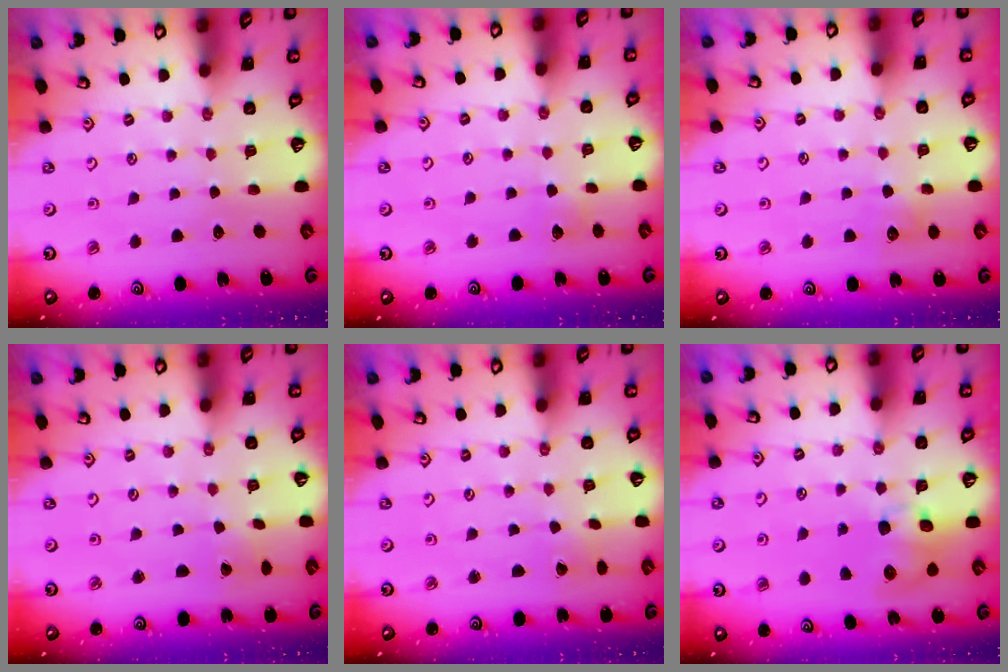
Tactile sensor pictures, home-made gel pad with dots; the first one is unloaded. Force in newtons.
{"total": 4.4, "press": 4.4, "slide": 0.4}
{"total": 6.3, "press": 6.2, "slide": 0.9}
{"total": 0.6, "press": 0.6, "slide": 0.1}
{"total": 0.9, "press": 0.9, "slide": 0.1}
{"total": 8.7, "press": 8.6, "slide": 1.2}